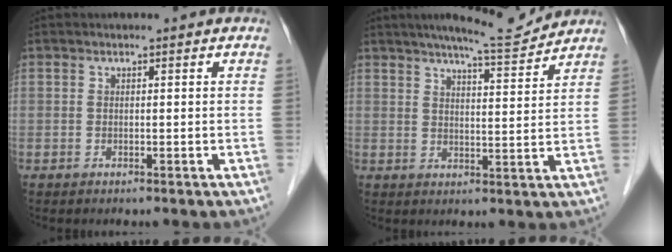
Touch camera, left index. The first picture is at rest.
{"total": 7.9, "force": [7.4, -0.1, 3.0], "torque": [-0.048, -0.006, 0.107]}